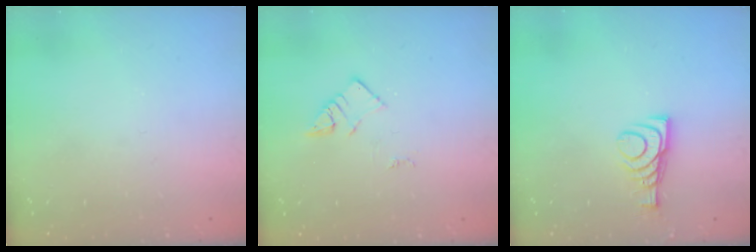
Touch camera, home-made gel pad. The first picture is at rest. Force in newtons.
{"total": 4.4, "press": 4.4, "slide": 0.6}
{"total": 8.0, "press": 8.0, "slide": 0.7}